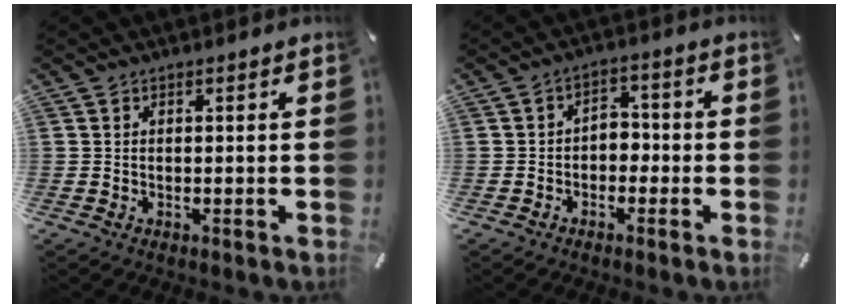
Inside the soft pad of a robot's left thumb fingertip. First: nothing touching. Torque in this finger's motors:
{"motor_torque": [0.57, 0.97, 0.49, 0.00, 0.04]}